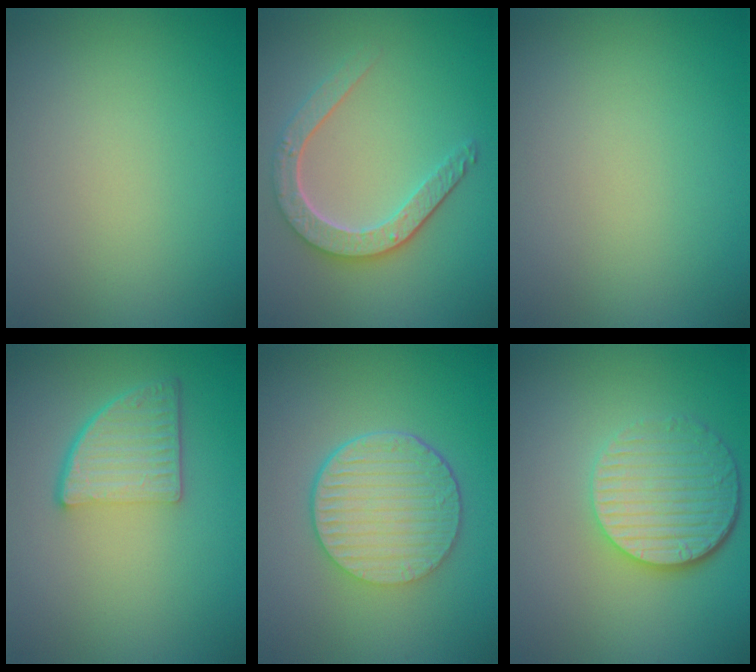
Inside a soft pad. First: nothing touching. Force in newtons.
{"total": 4.2, "press": 3.4, "slide": 2.5}
{"total": 0.0}
{"total": 4.7, "press": 3.4, "slide": 3.3}
{"total": 6.7, "press": 4.6, "slide": 4.8}
{"total": 5.9, "press": 4.3, "slide": 4.1}